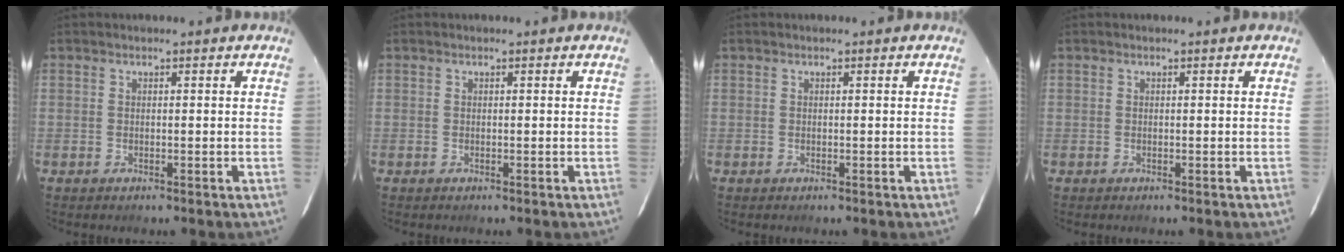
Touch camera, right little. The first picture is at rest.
{"total": 0.0}
{"total": 0.0}
{"total": 0.0}